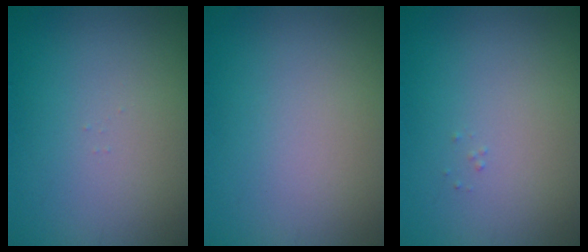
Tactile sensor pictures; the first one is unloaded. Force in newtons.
{"total": 0.0}
{"total": 0.0}